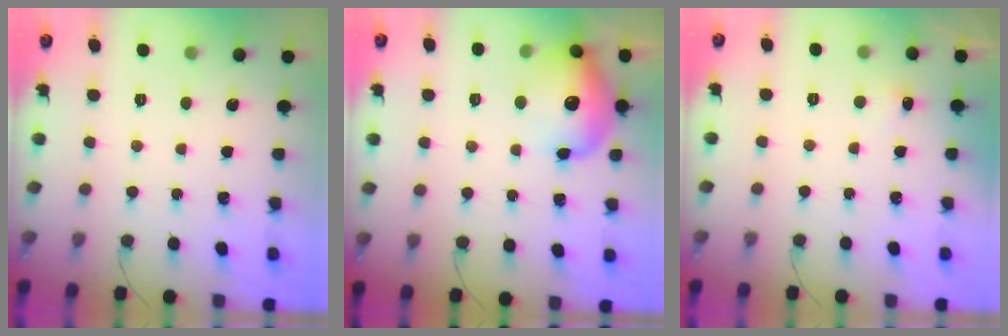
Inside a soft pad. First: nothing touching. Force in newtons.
{"total": 17.5, "press": 16.8, "slide": 4.8}
{"total": 3.8, "press": 3.6, "slide": 1.2}